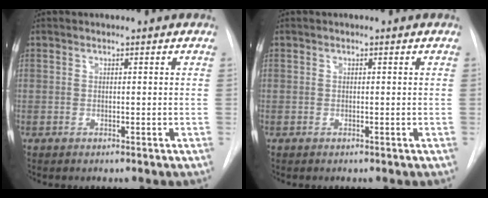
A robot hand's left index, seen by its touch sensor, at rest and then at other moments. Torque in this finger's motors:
{"motor_torque": [0.00, 0.00, 0.00, 0.00]}